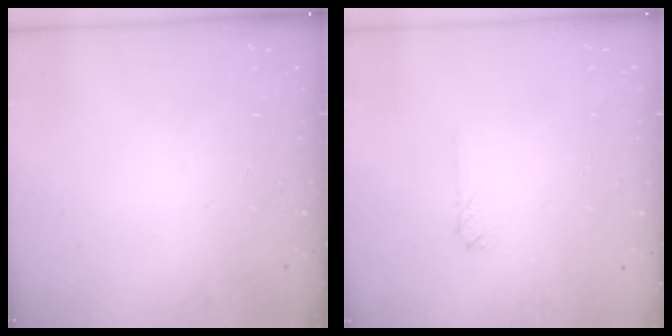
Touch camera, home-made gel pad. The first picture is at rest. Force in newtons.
{"total": 2.0, "press": 2.0, "slide": 0.3}